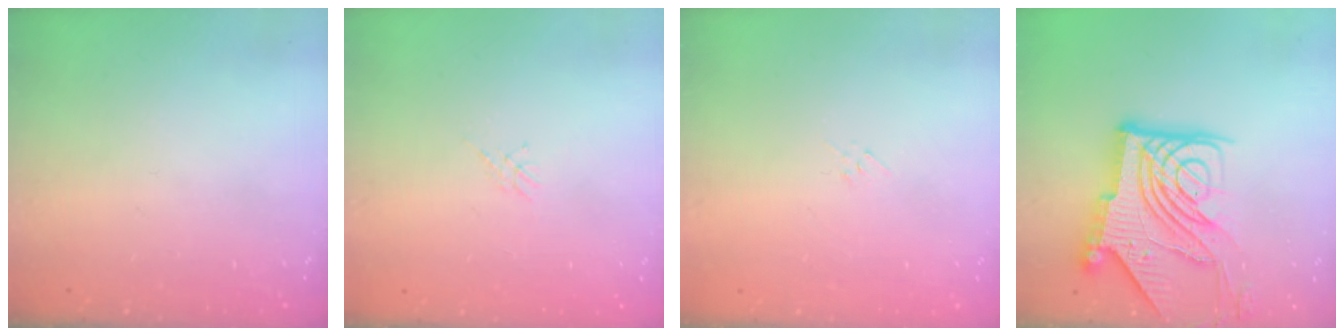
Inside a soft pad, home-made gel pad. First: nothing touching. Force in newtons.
{"total": 1.1, "press": 1.1, "slide": 0.3}
{"total": 2.9, "press": 2.9, "slide": 0.6}
{"total": 20.6, "press": 20.4, "slide": 2.3}